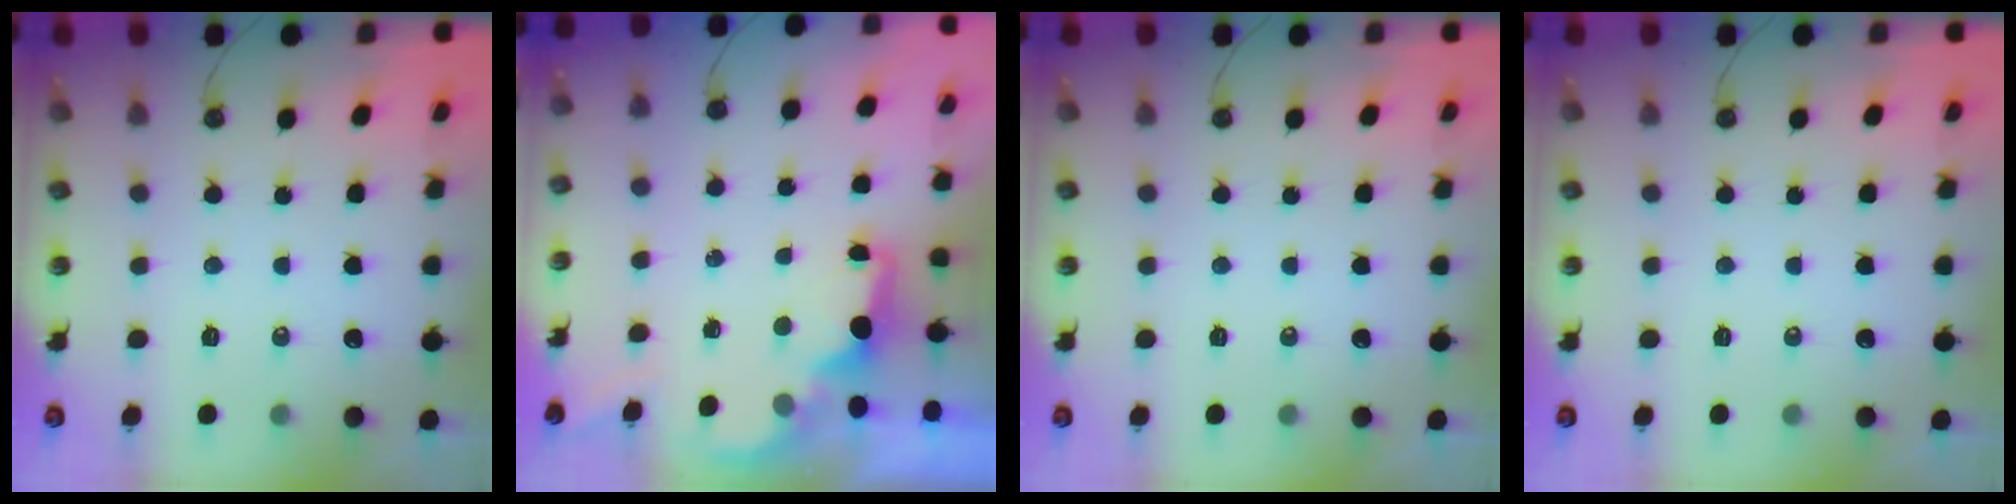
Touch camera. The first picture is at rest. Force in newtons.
{"total": 1.7, "press": 1.6, "slide": 0.6}
{"total": 0.0}
{"total": 0.0}